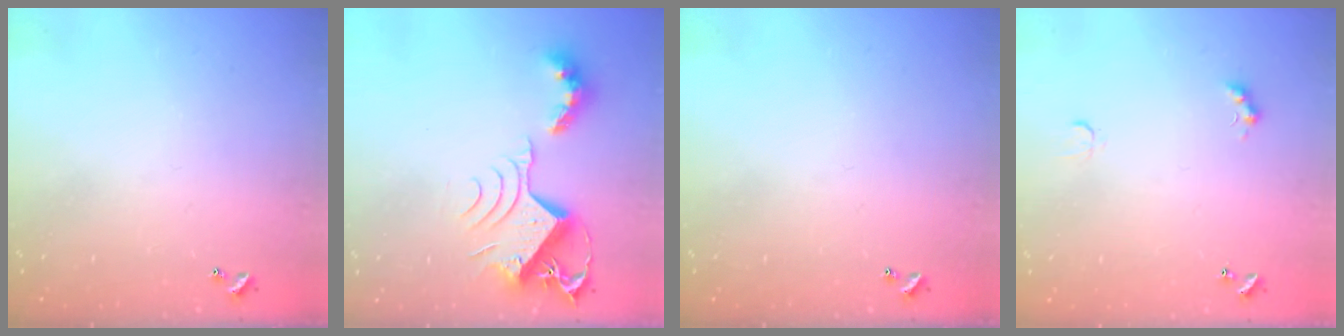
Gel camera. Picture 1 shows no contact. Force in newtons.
{"total": 11.6, "press": 11.6, "slide": 1.2}
{"total": 0.0}
{"total": 2.4, "press": 2.3, "slide": 0.5}